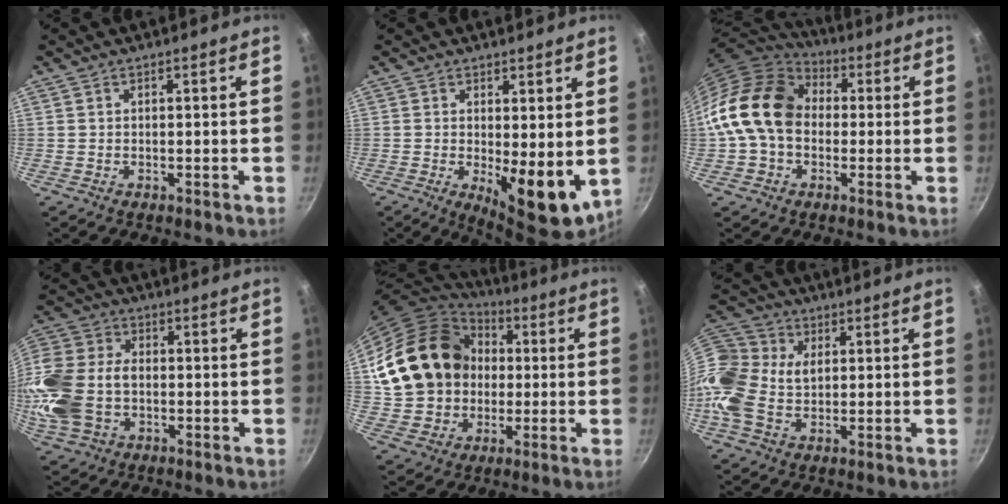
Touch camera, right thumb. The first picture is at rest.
{"total": 9.5, "force": [-0.1, 3.6, 8.8], "torque": [-0.109, -0.023, 0.008]}
{"total": 16.9, "force": [0.5, 12.8, 11.0], "torque": [-0.172, 0.034, -0.005]}
{"total": 18.5, "force": [-2.3, 13.2, 12.7], "torque": [-0.282, 0.033, -0.046]}
{"total": 21.5, "force": [2.7, 17.8, 11.7], "torque": [-0.196, 0.037, 0.060]}
{"total": 16.2, "force": [1.3, 12.2, 10.5], "torque": [-0.229, 0.020, 0.011]}